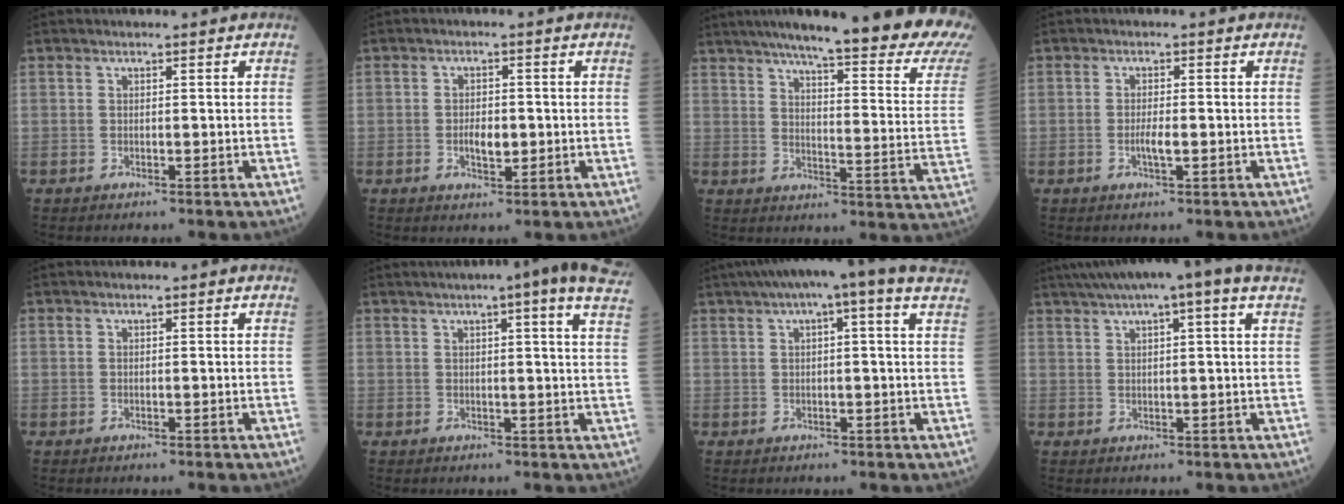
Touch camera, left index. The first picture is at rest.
{"total": 3.4, "force": [-0.5, 1.8, 2.9], "torque": [-0.053, 0.001, -0.002]}
{"total": 30.7, "force": [25.5, 2.3, 16.9], "torque": [-0.209, -0.067, 0.317]}
{"total": 2.2, "force": [-0.5, 0.6, 2.1], "torque": [-0.043, 0.000, -0.006]}
{"total": 0.7, "force": [0.6, 0.3, 0.2], "torque": [-0.007, 0.007, 0.008]}
{"total": 15.1, "force": [11.2, 0.4, 10.1], "torque": [-0.138, 0.012, 0.124]}
{"total": 14.8, "force": [11.2, 1.1, 9.5], "torque": [-0.158, 0.053, 0.143]}
{"total": 14.0, "force": [10.7, 0.9, 8.9], "torque": [-0.158, 0.051, 0.150]}